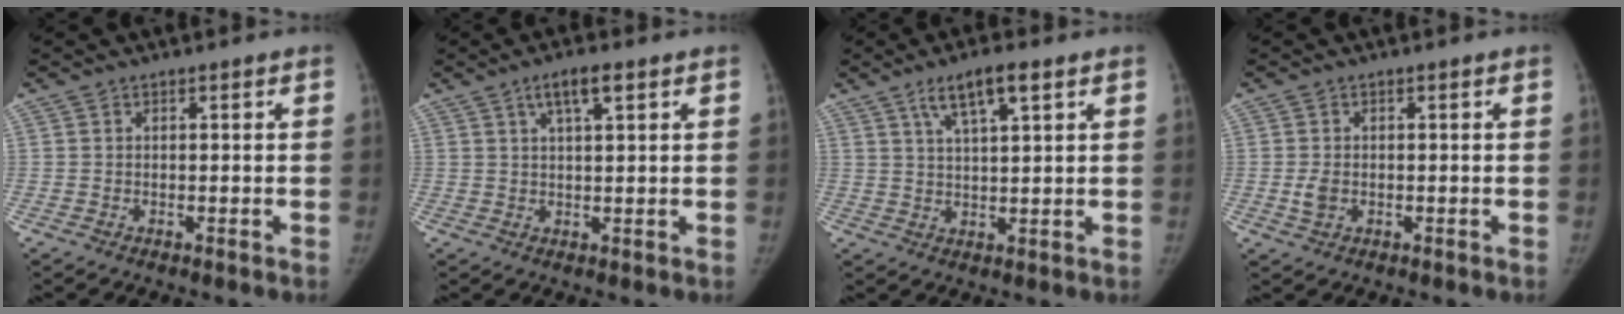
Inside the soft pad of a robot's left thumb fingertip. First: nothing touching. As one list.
[{"total": 4.6, "force": [2.4, 1.2, 3.7], "torque": [-0.062, -0.001, 0.043]}, {"total": 6.9, "force": [3.9, 1.7, 5.5], "torque": [-0.095, -0.010, 0.072]}, {"total": 2.4, "force": [-0.4, 1.7, 1.7], "torque": [-0.032, -0.001, -0.007]}]